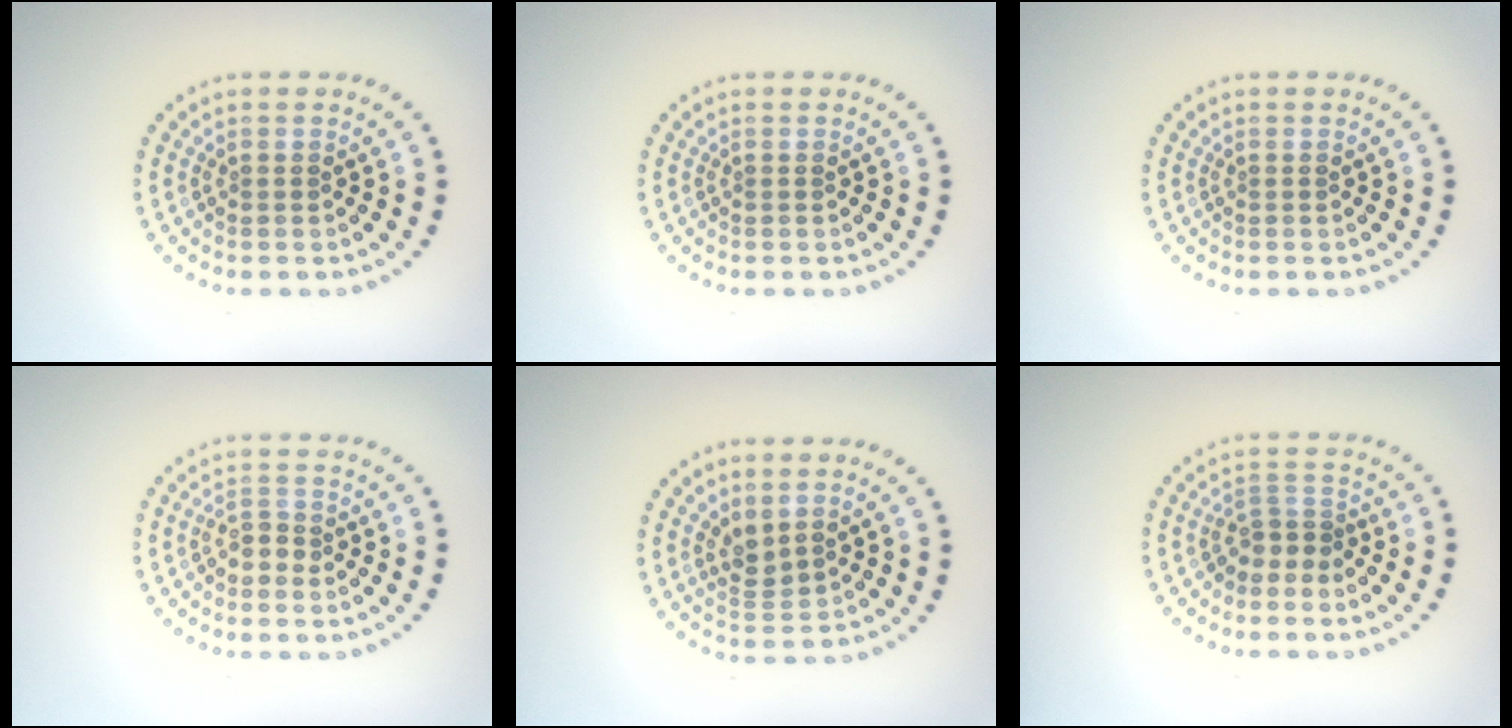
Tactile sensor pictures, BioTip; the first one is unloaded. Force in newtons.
{"total": 0.0}
{"total": 0.0}
{"total": 1.3, "press": 1.2, "slide": 0.6}
{"total": 1.9, "press": 1.6, "slide": 1.1}
{"total": 2.0, "press": 1.3, "slide": 1.5}